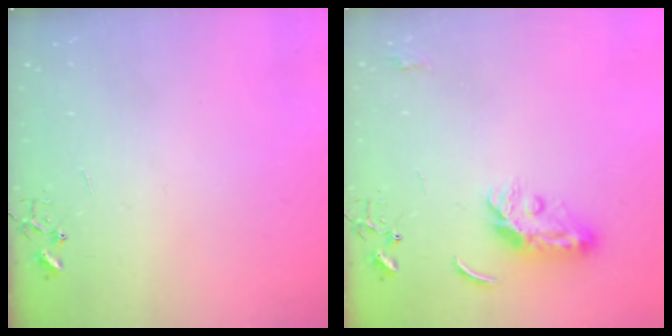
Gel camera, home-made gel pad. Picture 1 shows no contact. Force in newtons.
{"total": 7.7, "press": 7.7, "slide": 0.2}